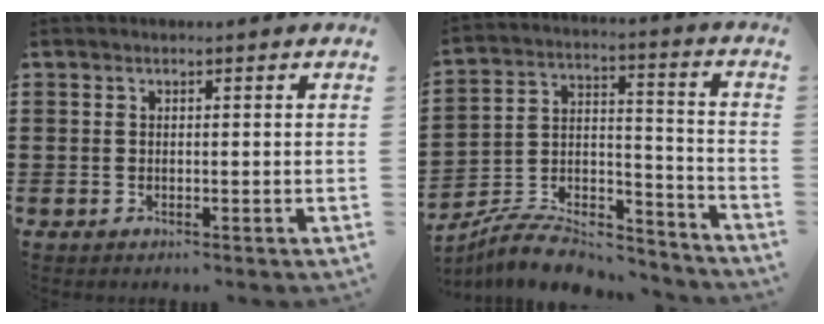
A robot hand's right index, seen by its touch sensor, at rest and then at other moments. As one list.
[{"total": 9.2, "force": [-8.4, 2.5, 2.7], "torque": [-0.036, 0.025, -0.162]}]